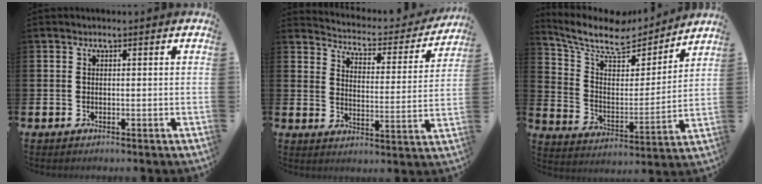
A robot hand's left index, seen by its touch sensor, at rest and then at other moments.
{"total": 4.4, "force": [4.2, 1.2, 0.7], "torque": [-0.035, -0.042, 0.063]}
{"total": 8.9, "force": [7.4, 3.5, 3.6], "torque": [-0.096, -0.055, 0.123]}